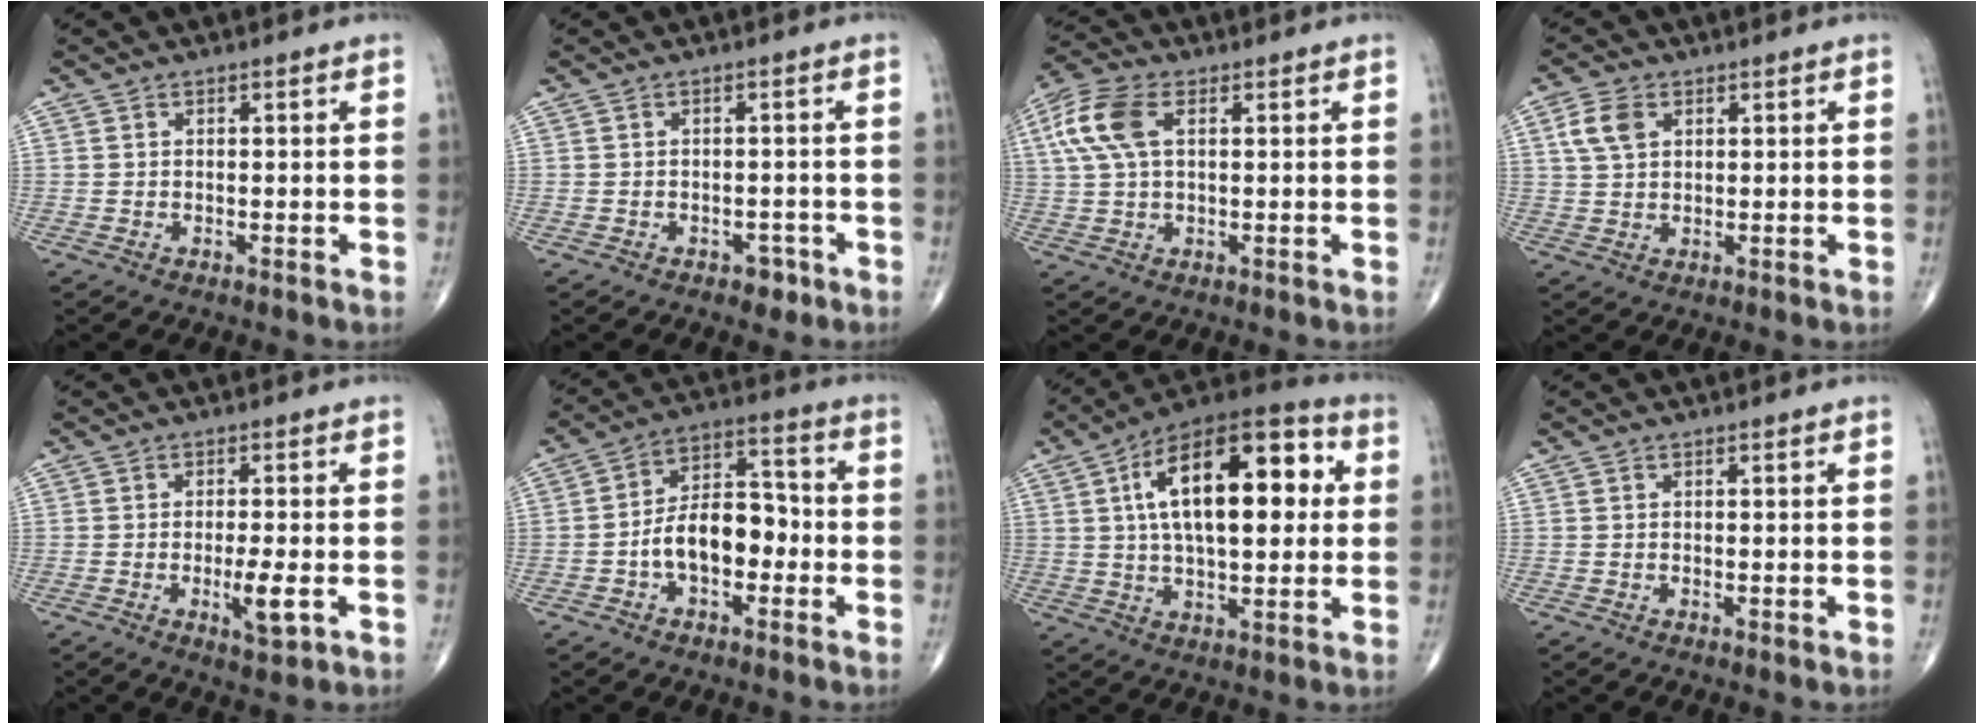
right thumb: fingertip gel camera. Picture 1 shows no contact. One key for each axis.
{"total": 2.3, "fx": -1.4, "fy": 1.5, "fz": 1.0, "tx": -0.001, "ty": 0.009, "tz": -0.016}
{"total": 9.4, "fx": 2.6, "fy": 5.0, "fz": 7.5, "tx": -0.182, "ty": 0.021, "tz": 0.048}
{"total": 5.2, "fx": 1.9, "fy": 3.4, "fz": 3.4, "tx": -0.065, "ty": 0.003, "tz": 0.037}
{"total": 4.8, "fx": -1.4, "fy": 1.1, "fz": 4.5, "tx": -0.077, "ty": -0.008, "tz": -0.021}
{"total": 11.4, "fx": -2.7, "fy": 6.7, "fz": 8.8, "tx": -0.127, "ty": 0.043, "tz": -0.056}
{"total": 22.6, "fx": 4.7, "fy": 10.5, "fz": 19.5, "tx": -0.290, "ty": 0.018, "tz": 0.064}
{"total": 0.7, "fx": -0.2, "fy": 0.2, "fz": 0.6, "tx": -0.009, "ty": -0.003, "tz": -0.002}